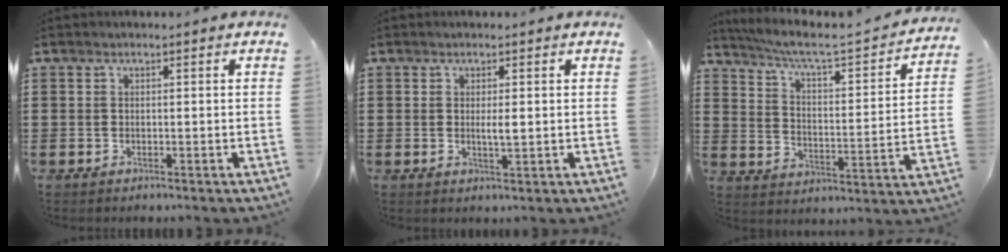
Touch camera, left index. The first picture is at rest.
{"total": 2.0, "force": [0.2, 0.3, 2.0], "torque": [-0.039, -0.003, 0.003]}
{"total": 4.8, "force": [3.8, 0.2, 2.9], "torque": [-0.075, -0.032, 0.054]}